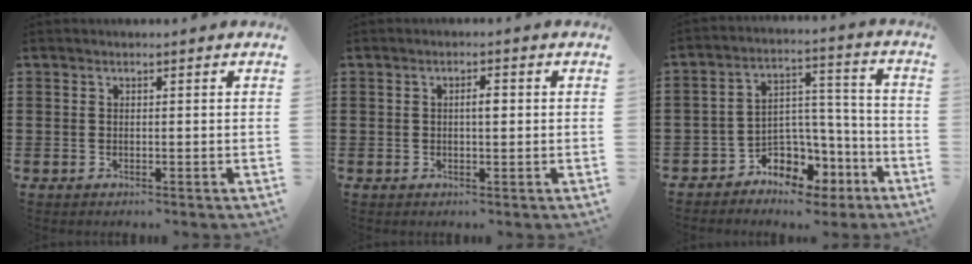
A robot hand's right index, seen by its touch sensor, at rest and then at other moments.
{"total": 2.1, "force": [0.2, 0.6, 2.0], "torque": [-0.038, 0.003, 0.001]}
{"total": 5.9, "force": [-3.1, 4.9, 1.5], "torque": [-0.040, 0.005, -0.052]}